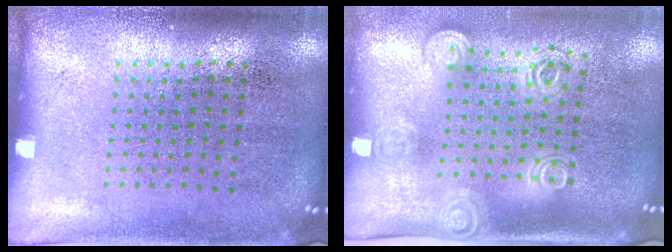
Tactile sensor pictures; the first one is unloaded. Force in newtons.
{"total": 1.8, "press": 1.3, "slide": 1.3}